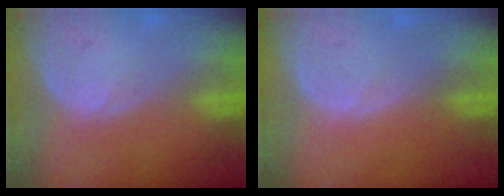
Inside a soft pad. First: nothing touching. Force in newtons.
{"total": 0.0}